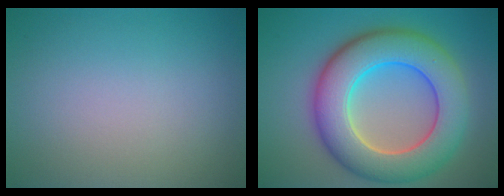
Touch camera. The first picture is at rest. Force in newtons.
{"total": 10.6, "press": 10.5, "slide": 0.6}